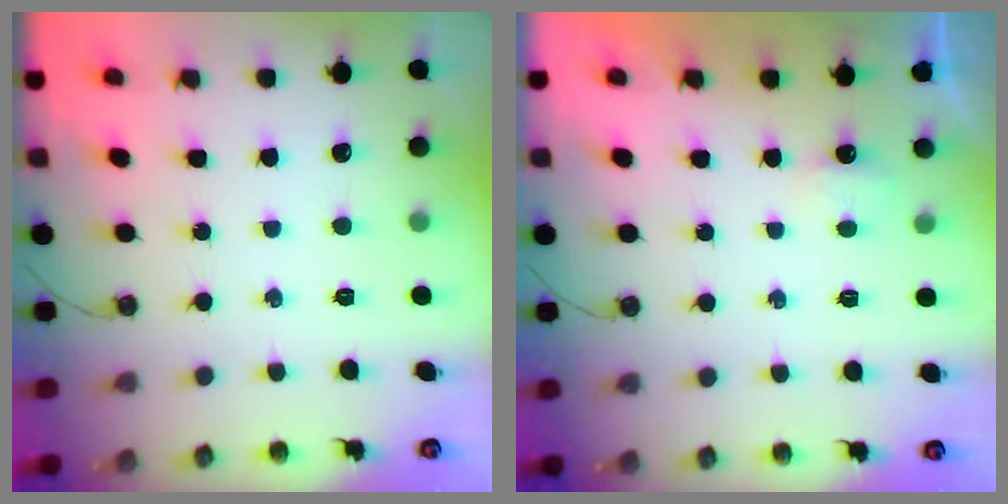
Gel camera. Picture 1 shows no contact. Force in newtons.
{"total": 2.6, "press": 2.6, "slide": 0.4}